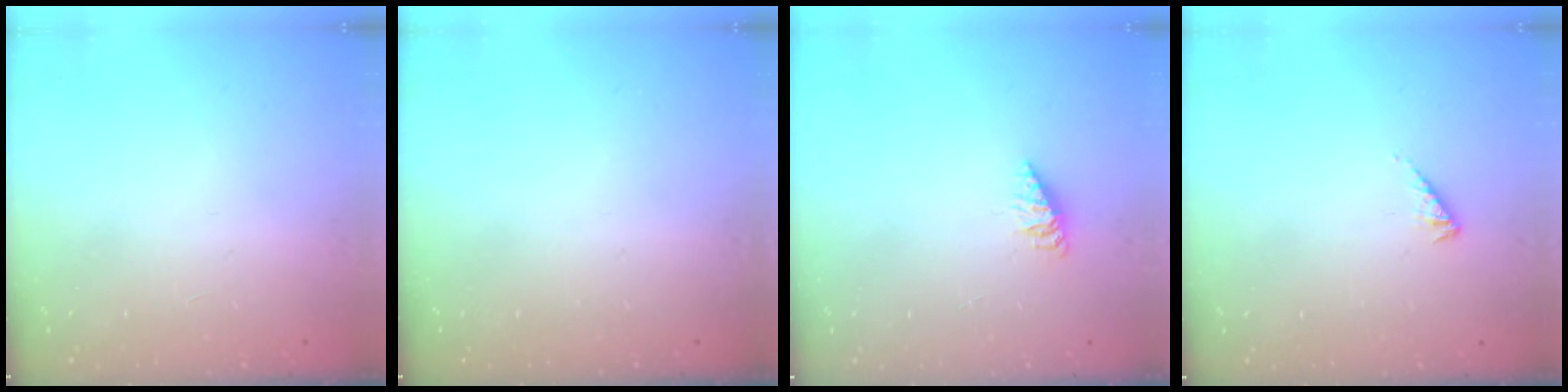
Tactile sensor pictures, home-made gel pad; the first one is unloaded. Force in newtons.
{"total": 0.0}
{"total": 2.9, "press": 2.9, "slide": 0.3}
{"total": 2.3, "press": 2.3, "slide": 0.5}